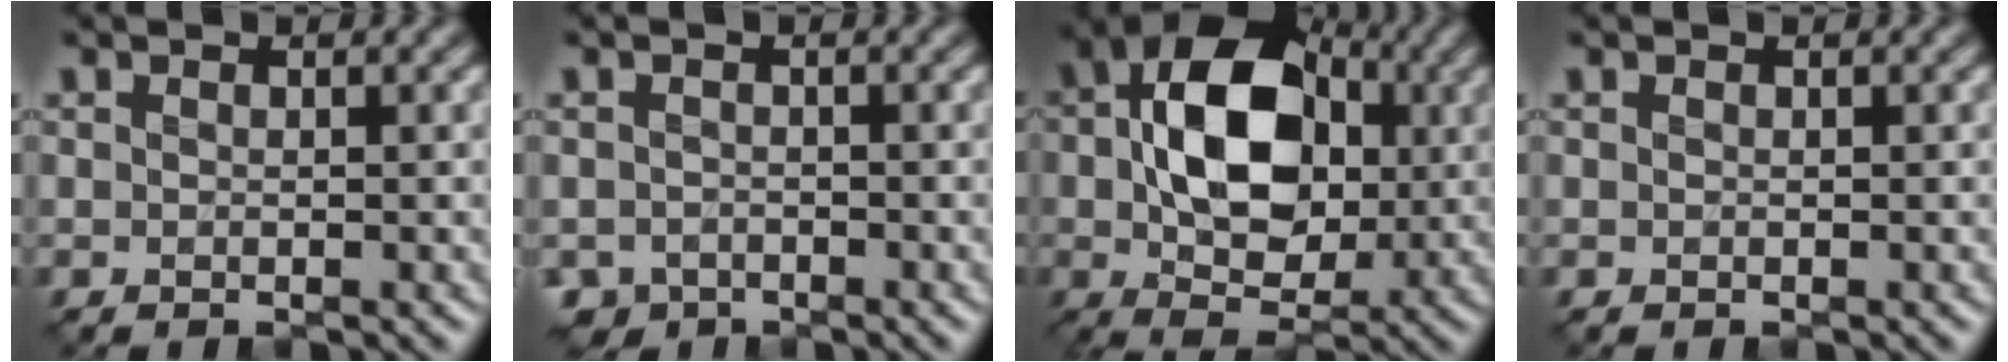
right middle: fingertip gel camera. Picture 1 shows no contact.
{"total": 2.0, "force": [-1.6, 1.2, 0.1], "torque": [0.005, -0.010, -0.035]}
{"total": 11.4, "force": [1.3, 7.4, 8.6], "torque": [-0.147, 0.009, 0.016]}
{"total": 0.0}